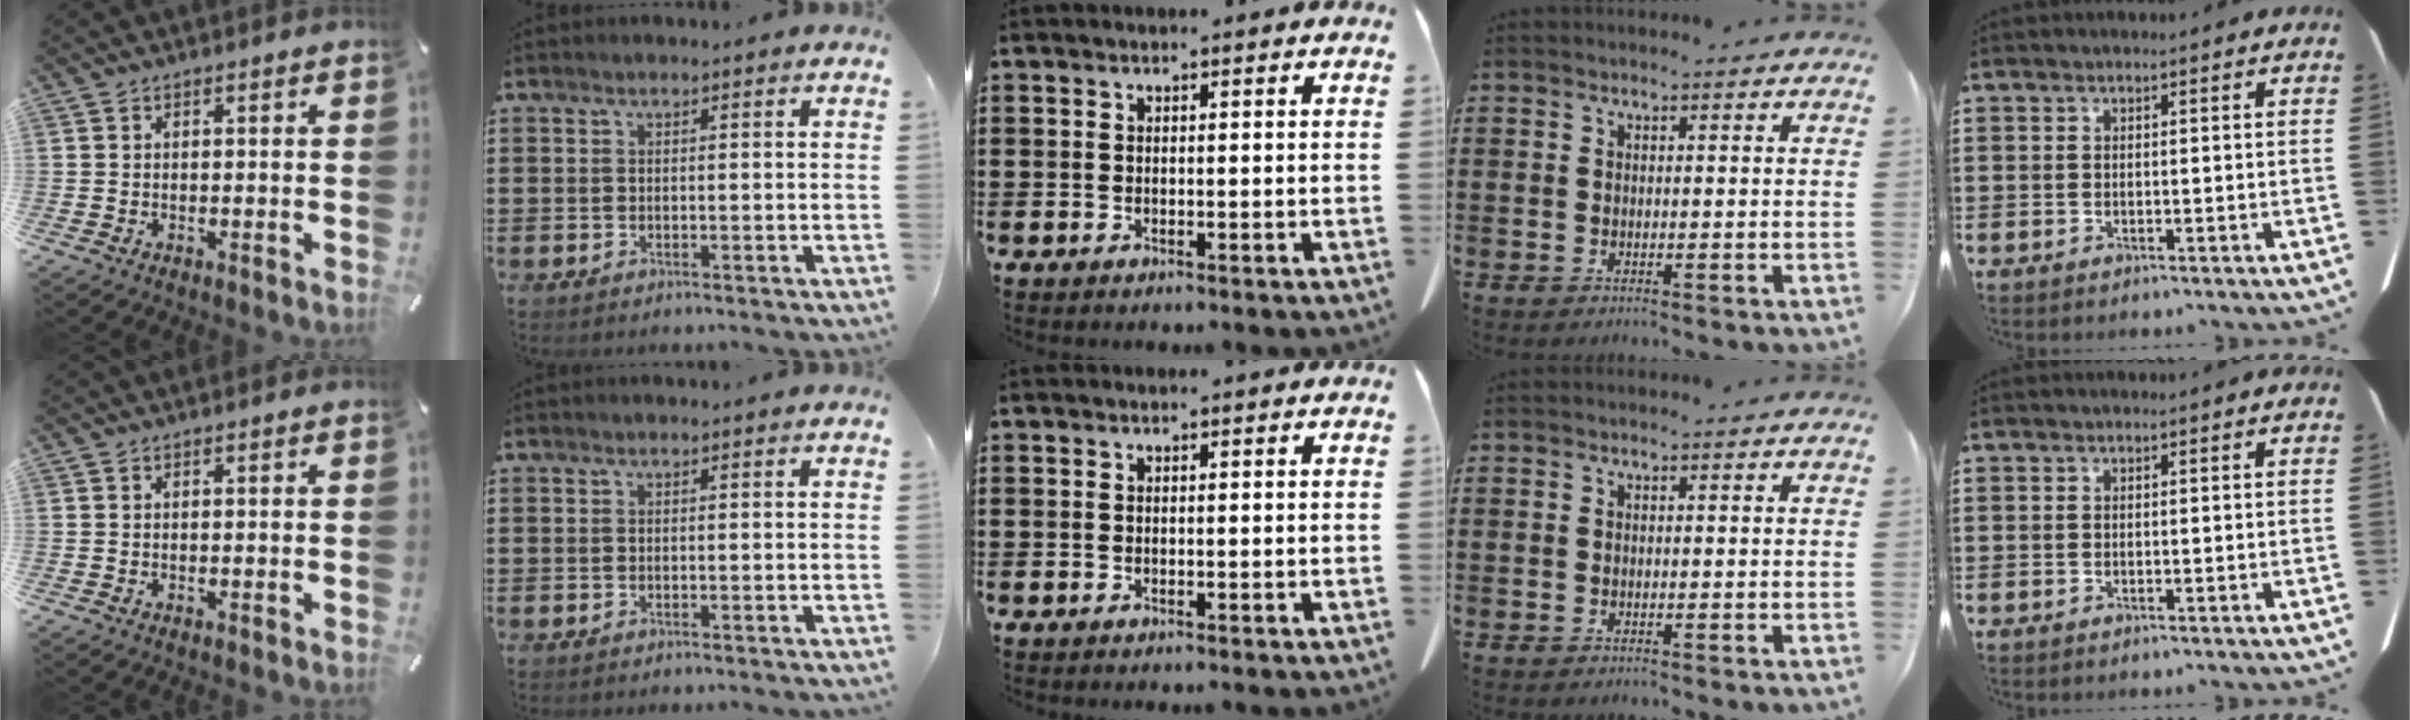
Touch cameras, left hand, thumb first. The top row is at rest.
{}